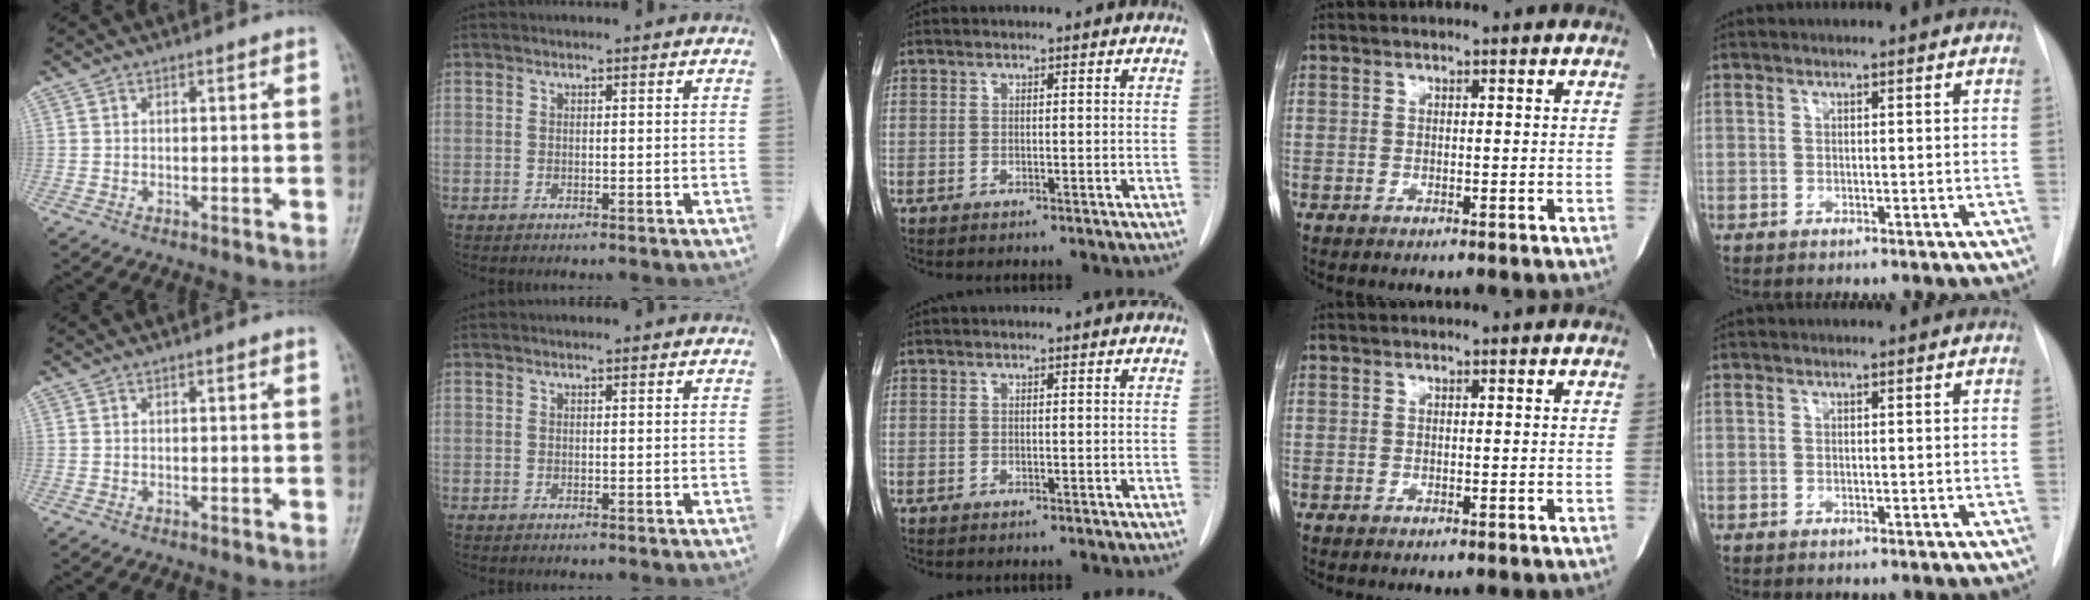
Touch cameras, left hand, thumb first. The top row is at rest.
{"thumb": {"total": 0.5, "force": [0.2, 0.1, 0.5], "torque": [-0.007, 0.001, 0.002]}, "index": {"total": 0.6, "force": [0.6, 0.1, 0.1], "torque": [-0.007, 0.003, 0.006]}}